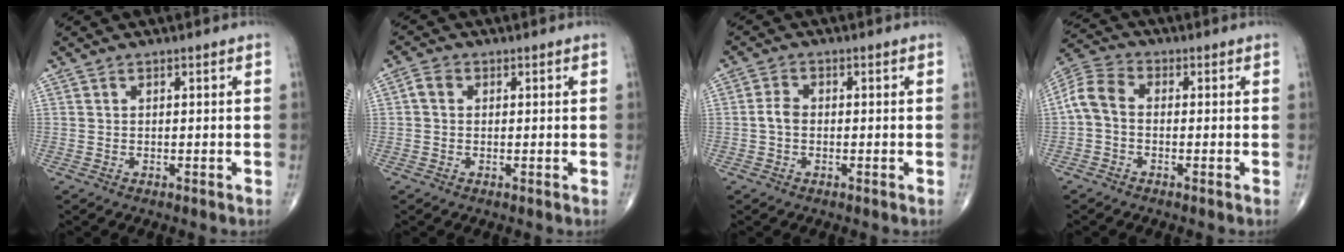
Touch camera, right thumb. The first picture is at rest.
{"total": 2.3, "force": [0.3, 1.9, 1.3], "torque": [-0.022, 0.008, 0.002]}
{"total": 2.6, "force": [-0.4, 1.8, 1.8], "torque": [-0.032, 0.008, -0.015]}
{"total": 6.5, "force": [-0.6, 4.4, 4.8], "torque": [-0.092, 0.021, -0.029]}